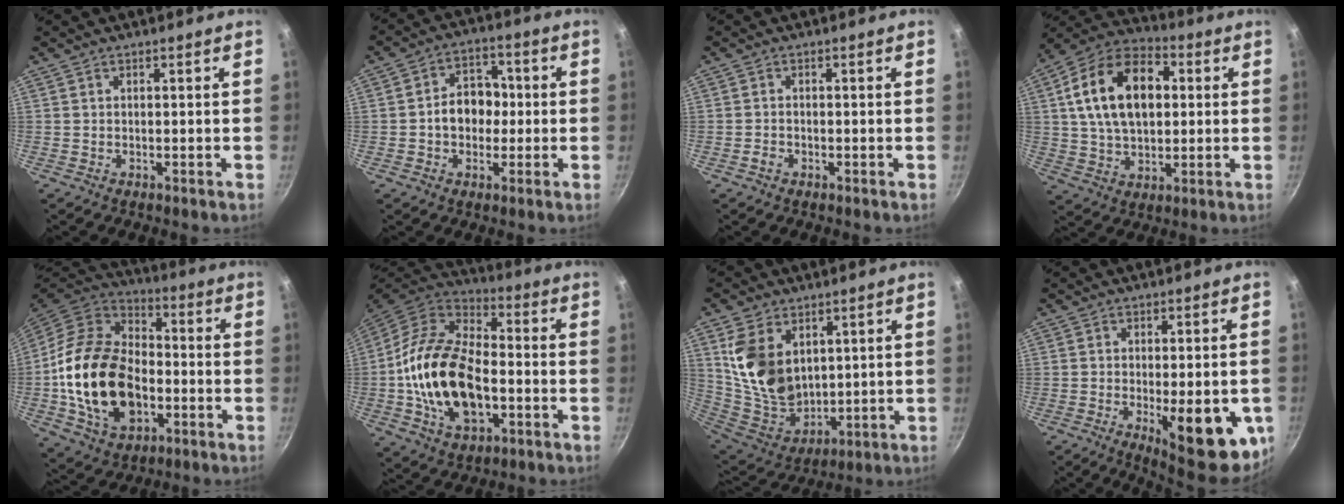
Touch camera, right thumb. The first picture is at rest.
{"total": 8.8, "force": [-0.6, 6.9, 5.5], "torque": [-0.041, 0.024, -0.018]}
{"total": 1.3, "force": [-0.8, 0.9, 0.6], "torque": [-0.012, 0.006, -0.016]}
{"total": 19.1, "force": [3.5, 12.2, 14.2], "torque": [-0.219, 0.019, 0.048]}
{"total": 23.9, "force": [-4.1, 16.0, 17.2], "torque": [-0.295, 0.030, -0.073]}
{"total": 22.3, "force": [-3.4, 13.6, 17.4], "torque": [-0.310, 0.030, -0.067]}
{"total": 15.3, "force": [5.1, 10.4, 9.9], "torque": [-0.160, -0.042, 0.118]}
{"total": 16.8, "force": [-4.4, 6.0, 15.0], "torque": [-0.158, -0.008, -0.048]}